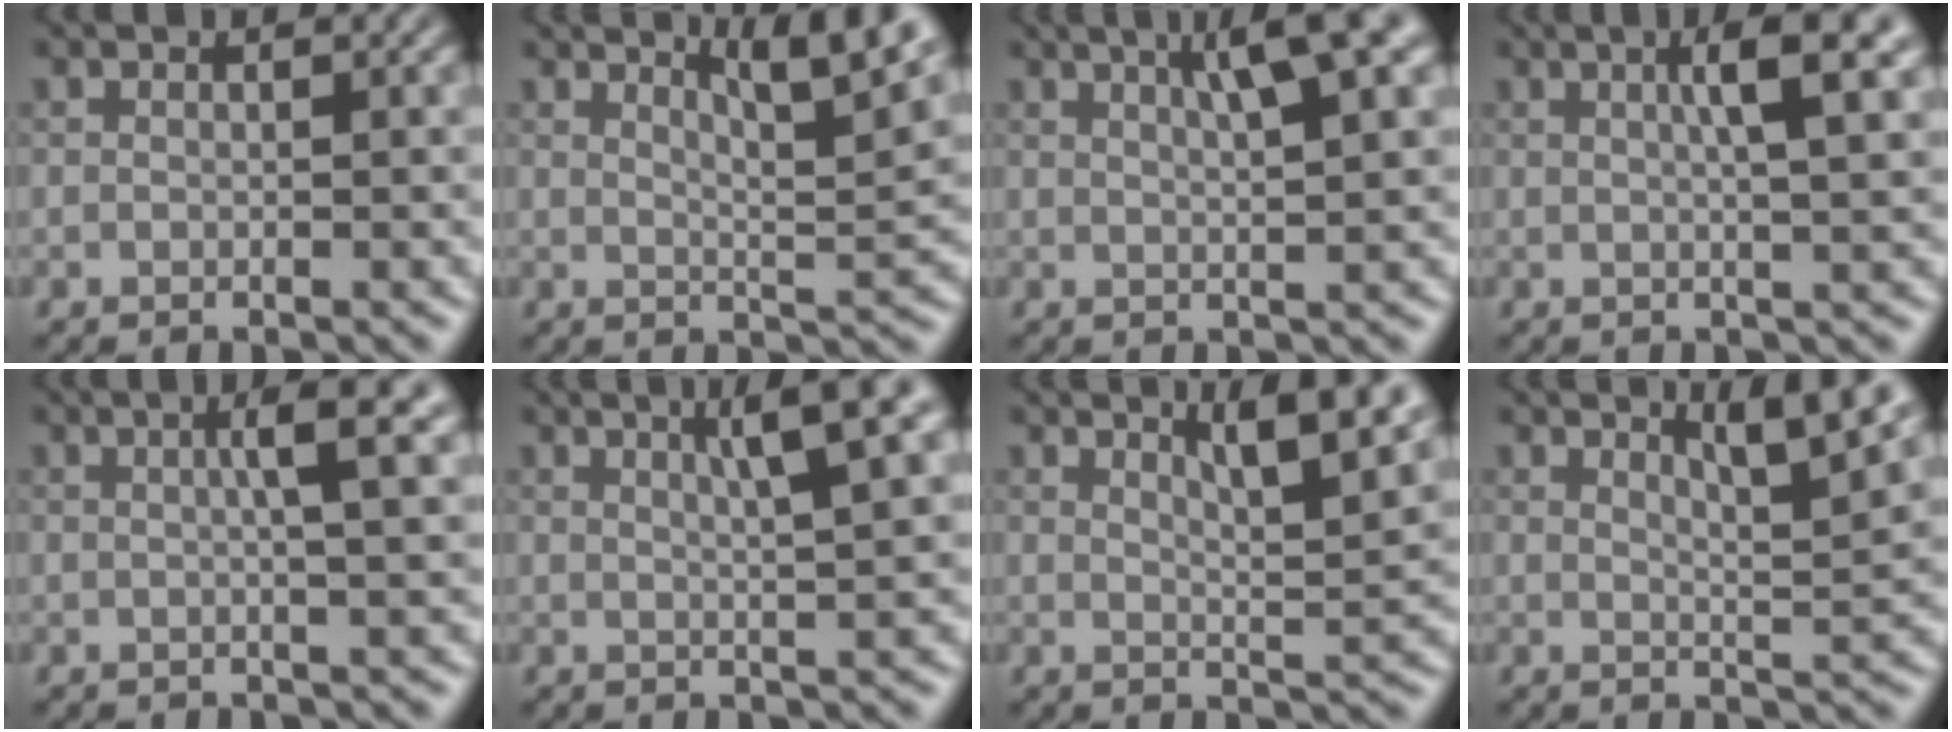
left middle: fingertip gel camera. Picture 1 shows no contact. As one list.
[{"total": 6.2, "force": [4.2, 1.1, 4.5], "torque": [-0.055, 0.006, 0.055]}, {"total": 5.6, "force": [2.6, 0.9, 4.9], "torque": [-0.069, 0.008, 0.040]}, {"total": 5.0, "force": [1.5, 0.8, 4.7], "torque": [-0.065, 0.010, 0.021]}, {"total": 4.1, "force": [1.0, 0.6, 3.9], "torque": [-0.056, 0.008, 0.012]}, {"total": 5.5, "force": [2.5, 0.9, 4.8], "torque": [-0.060, 0.012, 0.039]}, {"total": 6.8, "force": [4.0, 1.6, 5.3], "torque": [-0.056, 0.013, 0.052]}, {"total": 5.3, "force": [3.3, 0.9, 4.1], "torque": [-0.051, 0.003, 0.052]}]